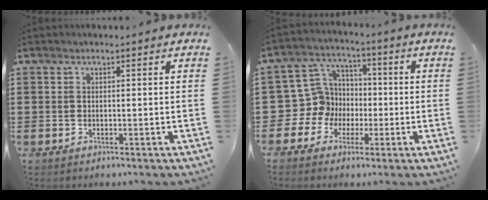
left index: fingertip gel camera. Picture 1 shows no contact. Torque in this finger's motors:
{"motor_torque": [-0.21, 0.68, 0.06, 0.00]}